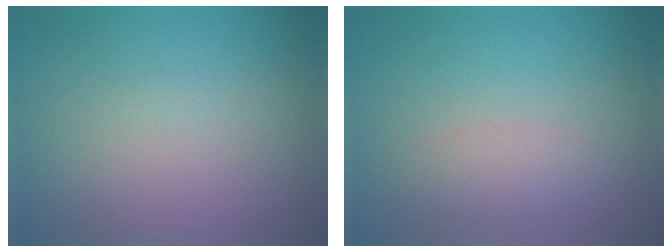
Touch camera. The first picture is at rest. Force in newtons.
{"total": 1.5, "press": 1.5, "slide": 0.1}